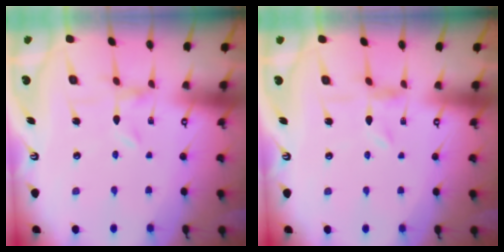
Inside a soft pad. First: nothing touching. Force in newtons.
{"total": 1.2, "press": 1.2, "slide": 0.3}